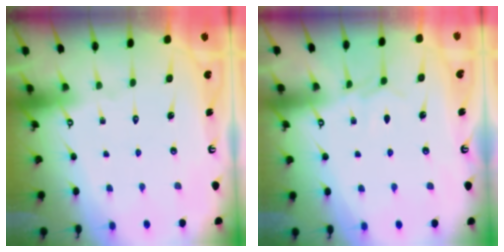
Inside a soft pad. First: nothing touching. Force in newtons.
{"total": 3.7, "press": 3.6, "slide": 0.4}